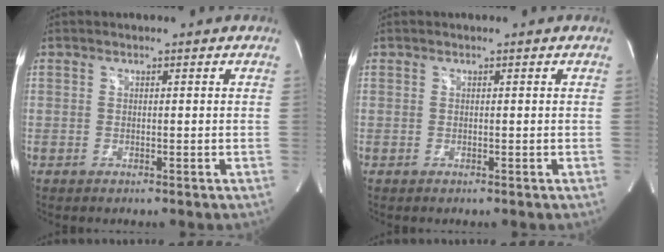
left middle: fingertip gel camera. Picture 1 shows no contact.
{"total": 0.0}